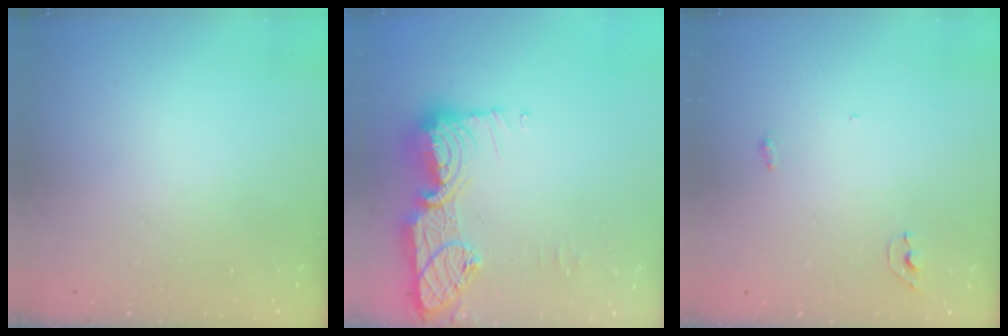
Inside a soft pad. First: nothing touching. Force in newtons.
{"total": 16.5, "press": 16.4, "slide": 1.2}
{"total": 5.6, "press": 3.9, "slide": 4.1}